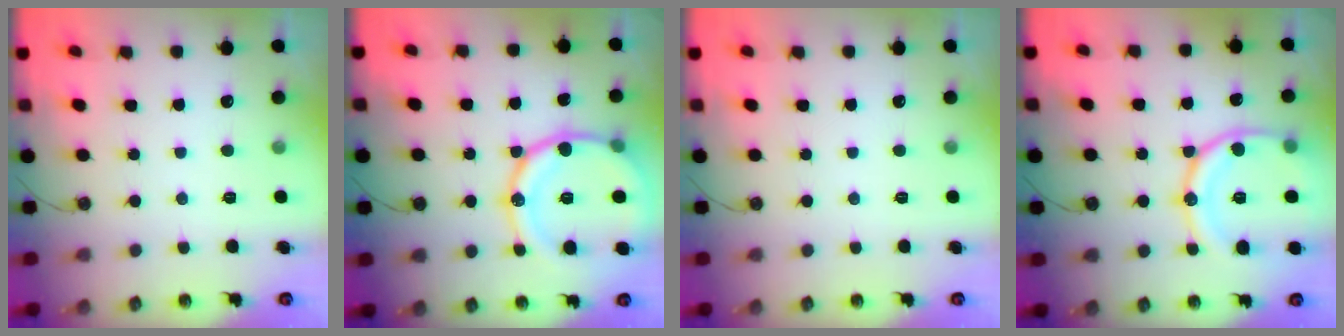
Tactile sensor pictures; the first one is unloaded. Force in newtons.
{"total": 19.6, "press": 19.3, "slide": 3.3}
{"total": 0.0}
{"total": 16.9, "press": 16.8, "slide": 1.8}